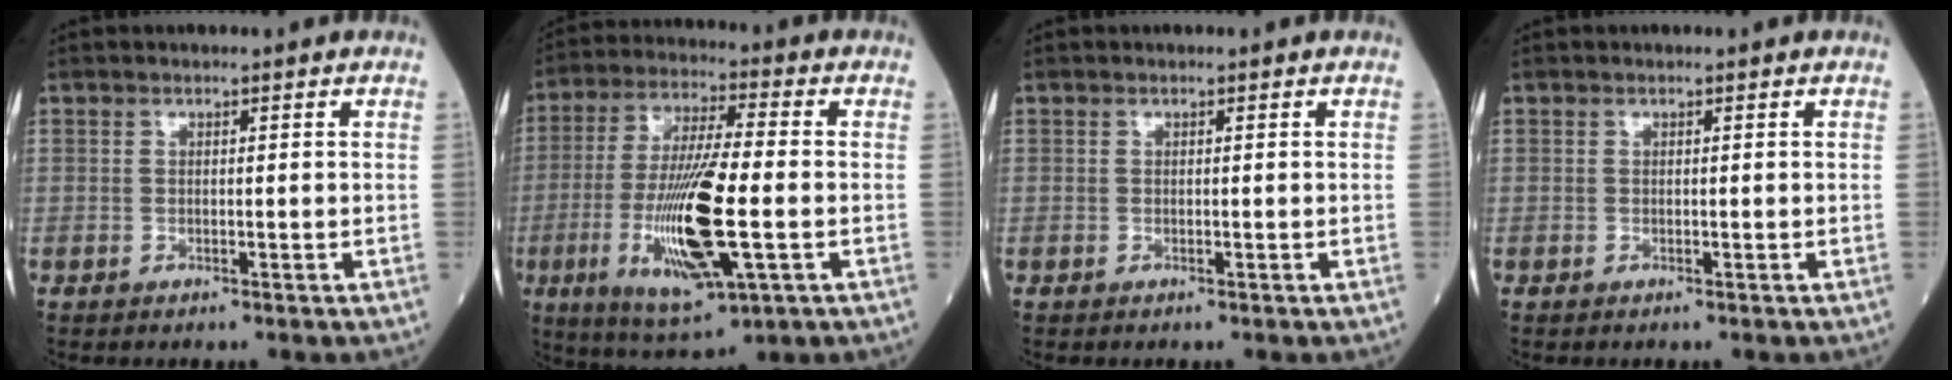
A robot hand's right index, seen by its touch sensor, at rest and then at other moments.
{"total": 16.5, "force": [-3.8, 2.6, 15.8], "torque": [-0.318, -0.022, -0.059]}
{"total": 0.0}
{"total": 0.0}